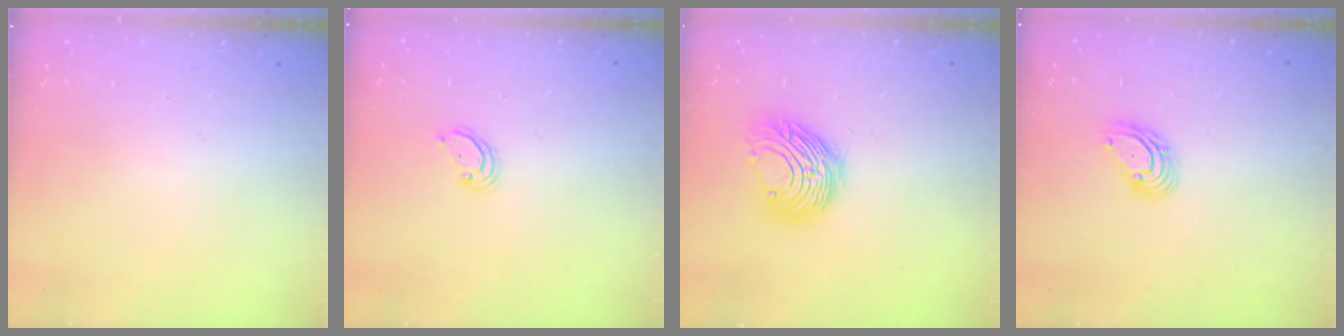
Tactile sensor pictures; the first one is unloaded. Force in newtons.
{"total": 2.9, "press": 2.8, "slide": 0.2}
{"total": 10.9, "press": 10.9, "slide": 0.6}
{"total": 5.8, "press": 5.7, "slide": 0.8}